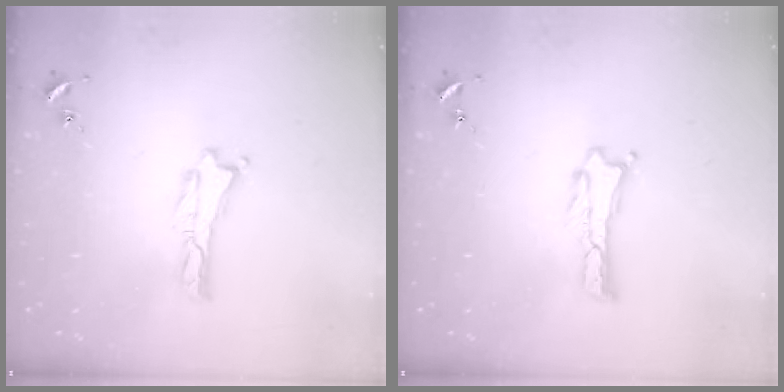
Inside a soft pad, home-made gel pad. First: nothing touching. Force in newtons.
{"total": 0.0}